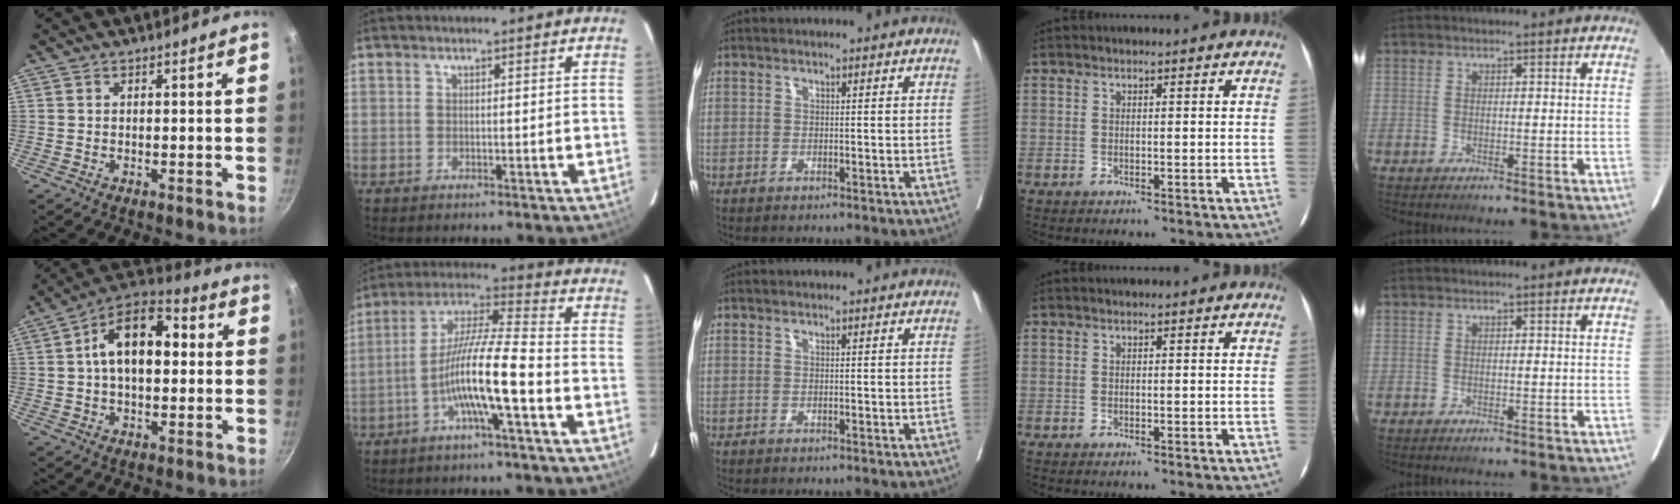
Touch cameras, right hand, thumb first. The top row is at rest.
{"thumb": {"total": 14.5, "force": [1.8, 8.3, 11.7], "torque": [-0.173, 0.033, 0.017]}, "index": {"total": 12.6, "force": [-4.3, 0.5, 11.8], "torque": [-0.224, 0.011, -0.081]}}